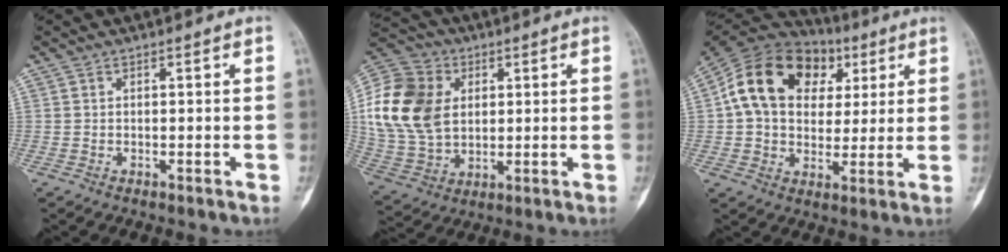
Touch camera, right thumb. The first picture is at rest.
{"total": 18.9, "force": [3.5, 13.9, 12.2], "torque": [-0.236, -0.001, 0.069]}
{"total": 19.9, "force": [5.1, 14.6, 12.4], "torque": [-0.203, 0.020, 0.082]}